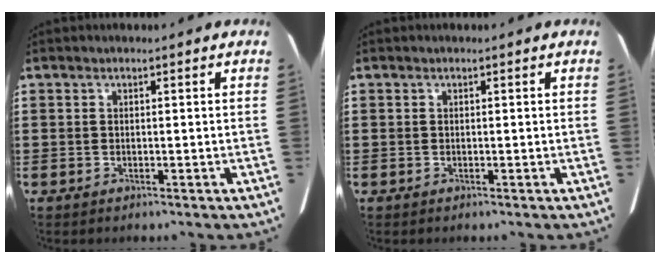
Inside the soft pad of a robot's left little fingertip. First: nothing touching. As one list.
[{"total": 0.0}]